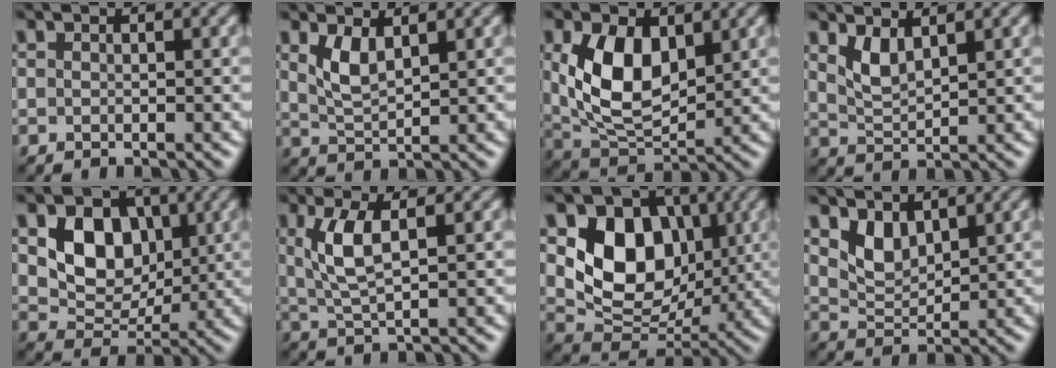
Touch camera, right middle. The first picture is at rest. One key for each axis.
{"total": 2.2, "fx": 1.2, "fy": 0.8, "fz": 1.7, "tx": -0.045, "ty": -0.008, "tz": 0.029}
{"total": 6.9, "fx": 1.5, "fy": 4.1, "fz": 5.4, "tx": -0.114, "ty": -0.005, "tz": 0.034}
{"total": 2.0, "fx": 1.3, "fy": 0.6, "fz": 1.3, "tx": -0.036, "ty": -0.011, "tz": 0.034}
{"total": 5.6, "fx": 1.4, "fy": 4.4, "fz": 3.2, "tx": -0.061, "ty": -0.006, "tz": 0.021}
{"total": 3.6, "fx": 1.0, "fy": 1.1, "fz": 3.3, "tx": -0.078, "ty": -0.001, "tz": 0.025}
{"total": 8.1, "fx": 1.7, "fy": 6.4, "fz": 4.6, "tx": -0.076, "ty": -0.010, "tz": 0.028}
{"total": 2.4, "fx": 1.6, "fy": 1.3, "fz": 1.1, "tx": -0.033, "ty": -0.012, "tz": 0.037}